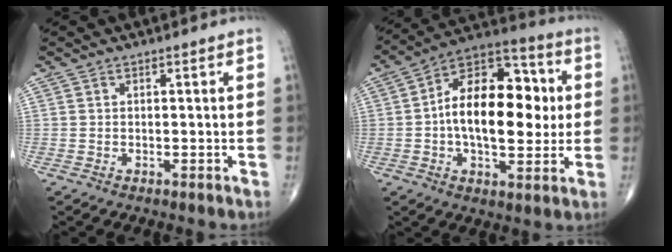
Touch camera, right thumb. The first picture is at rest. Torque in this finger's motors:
{"motor_torque": [0.04, 0.65, 1.12, 0.36, 0.18]}